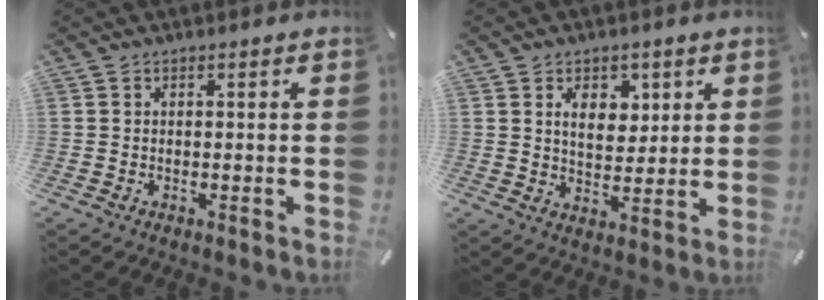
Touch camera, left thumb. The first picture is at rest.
{"total": 7.1, "force": [2.6, 5.1, 4.1], "torque": [-0.058, -0.004, 0.041]}